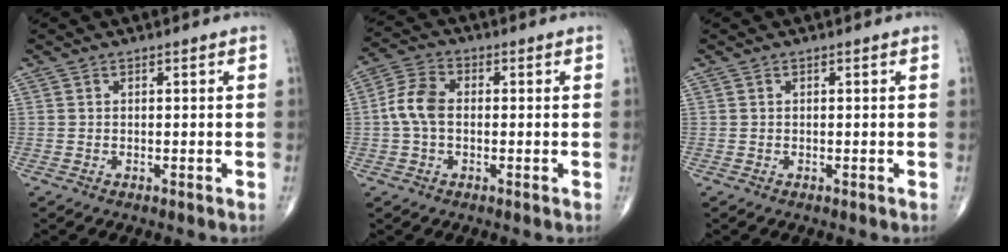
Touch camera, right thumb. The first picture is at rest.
{"total": 6.8, "force": [-0.3, 4.4, 5.2], "torque": [-0.108, 0.020, -0.014]}
{"total": 0.0}